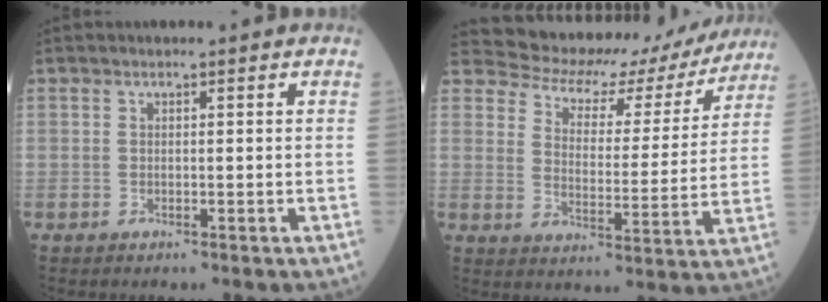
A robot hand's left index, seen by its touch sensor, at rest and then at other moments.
{"total": 15.9, "force": [14.3, 6.4, 2.7], "torque": [-0.028, -0.002, 0.167]}